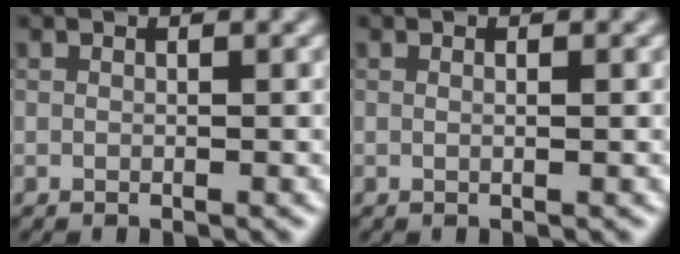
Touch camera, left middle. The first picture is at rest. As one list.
[{"total": 0.6, "force": [-0.4, 0.2, 0.5], "torque": [-0.002, 0.003, -0.007]}]